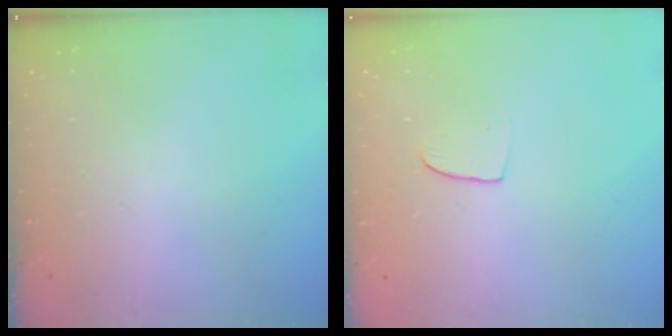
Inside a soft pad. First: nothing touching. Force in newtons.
{"total": 6.3, "press": 6.2, "slide": 0.6}